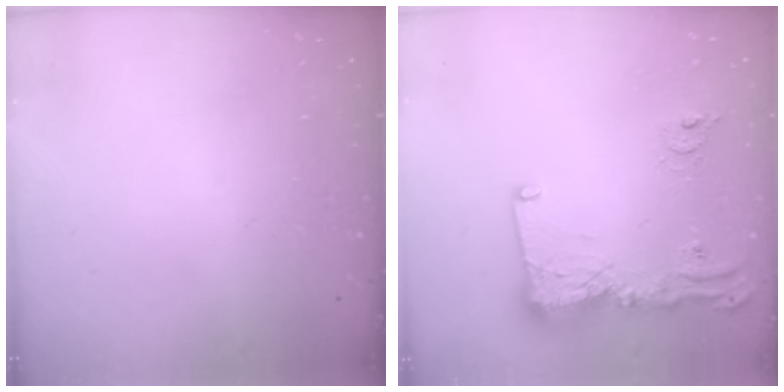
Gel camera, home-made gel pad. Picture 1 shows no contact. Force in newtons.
{"total": 15.0, "press": 14.9, "slide": 1.6}